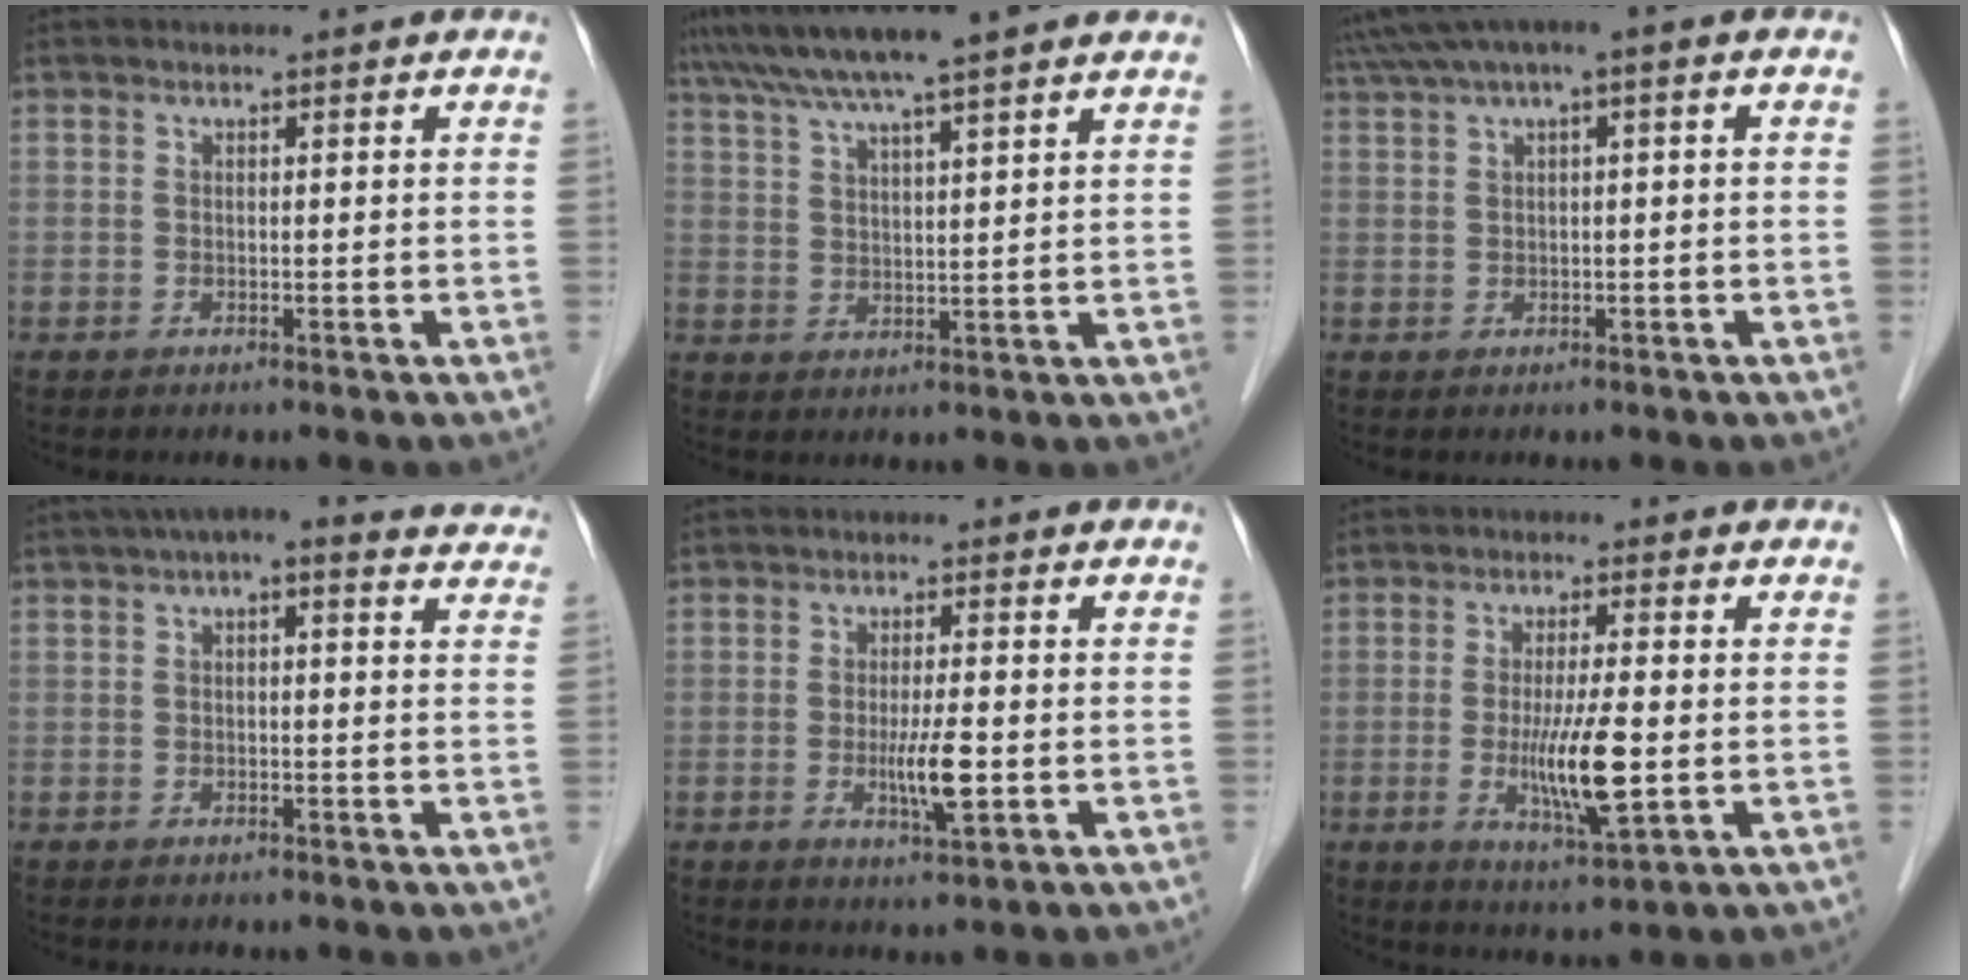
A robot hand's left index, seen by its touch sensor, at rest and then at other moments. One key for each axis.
{"total": 12.5, "fx": 10.4, "fy": 0.1, "fz": 7.1, "tx": -0.124, "ty": 0.038, "tz": 0.149}
{"total": 5.4, "fx": 2.6, "fy": 0.5, "fz": 4.7, "tx": -0.095, "ty": 0.035, "tz": 0.048}
{"total": 10.7, "fx": 8.5, "fy": 3.0, "fz": 5.7, "tx": -0.070, "ty": 0.033, "tz": 0.091}
{"total": 4.4, "fx": -0.8, "fy": 0.3, "fz": 4.3, "tx": -0.084, "ty": -0.009, "tz": -0.014}
{"total": 8.0, "fx": -1.1, "fy": 0.7, "fz": 7.9, "tx": -0.149, "ty": -0.020, "tz": -0.020}